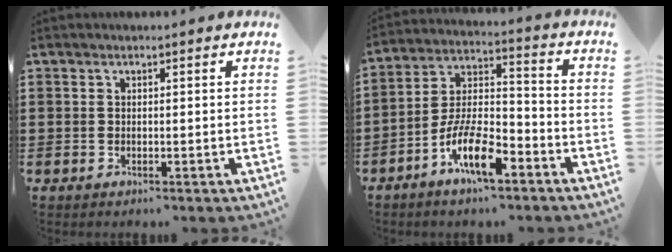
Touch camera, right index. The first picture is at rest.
{"total": 10.5, "force": [-6.1, 3.6, 7.7], "torque": [-0.161, 0.004, -0.116]}